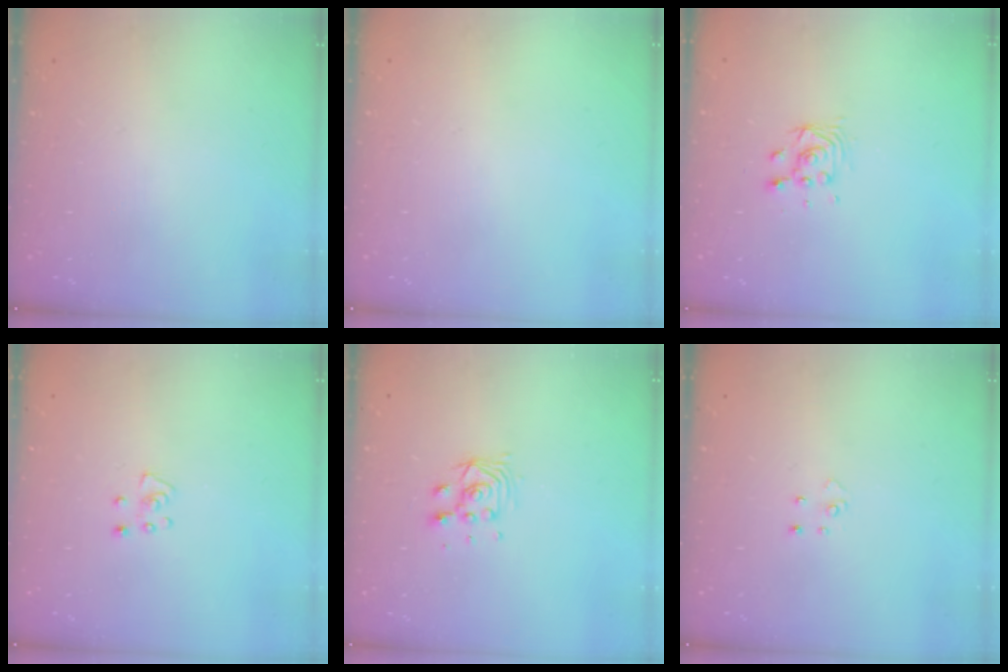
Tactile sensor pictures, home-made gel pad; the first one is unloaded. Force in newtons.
{"total": 0.0}
{"total": 4.1, "press": 4.1, "slide": 0.4}
{"total": 3.9, "press": 3.9, "slide": 0.2}
{"total": 5.8, "press": 5.8, "slide": 0.5}
{"total": 3.2, "press": 3.2, "slide": 0.3}